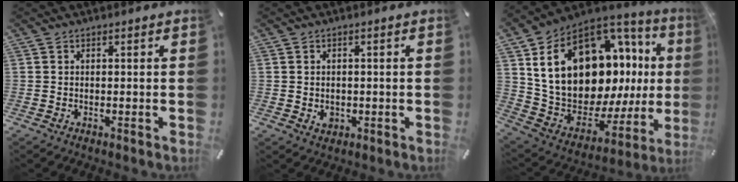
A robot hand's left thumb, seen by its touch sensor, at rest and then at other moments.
{"total": 2.1, "force": [-0.3, 1.8, 1.0], "torque": [-0.010, 0.000, -0.008]}
{"total": 26.8, "force": [7.7, 16.5, 19.7], "torque": [-0.356, -0.068, 0.161]}